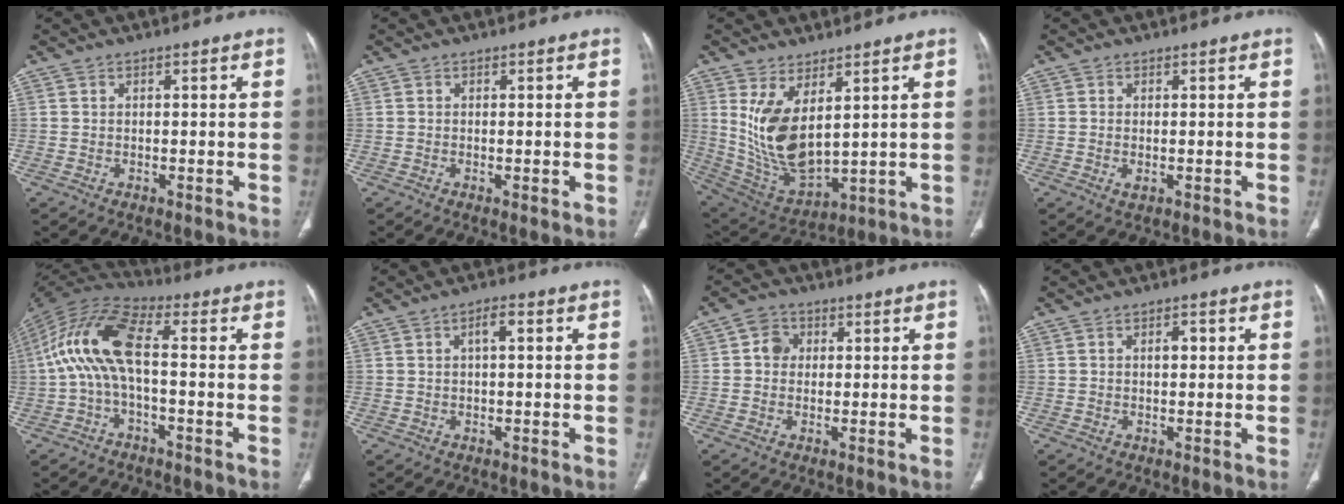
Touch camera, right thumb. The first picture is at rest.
{"total": 1.3, "force": [-0.3, 0.4, 1.2], "torque": [-0.018, -0.004, -0.002]}
{"total": 13.3, "force": [4.2, 6.3, 10.9], "torque": [-0.203, -0.029, 0.109]}
{"total": 1.4, "force": [-0.3, 0.8, 1.1], "torque": [-0.026, -0.005, -0.002]}
{"total": 13.1, "force": [-0.8, 5.1, 12.0], "torque": [-0.253, 0.045, -0.026]}
{"total": 2.8, "force": [0.6, 1.0, 2.5], "torque": [-0.044, 0.009, 0.010]}
{"total": 4.0, "force": [0.7, 3.4, 1.9], "torque": [-0.013, 0.006, 0.007]}
{"total": 2.0, "force": [0.3, 1.2, 1.6], "torque": [-0.022, 0.005, 0.002]}